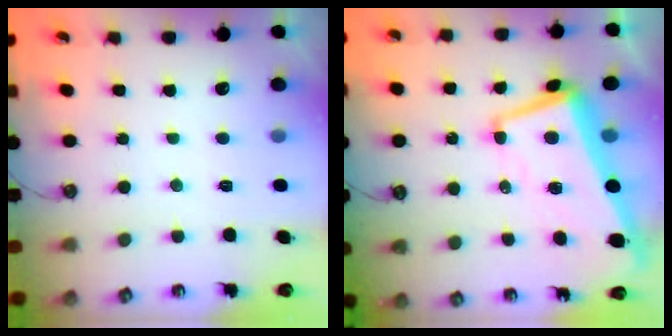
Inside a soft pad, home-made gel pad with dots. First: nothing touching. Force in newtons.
{"total": 7.2, "press": 6.9, "slide": 1.8}